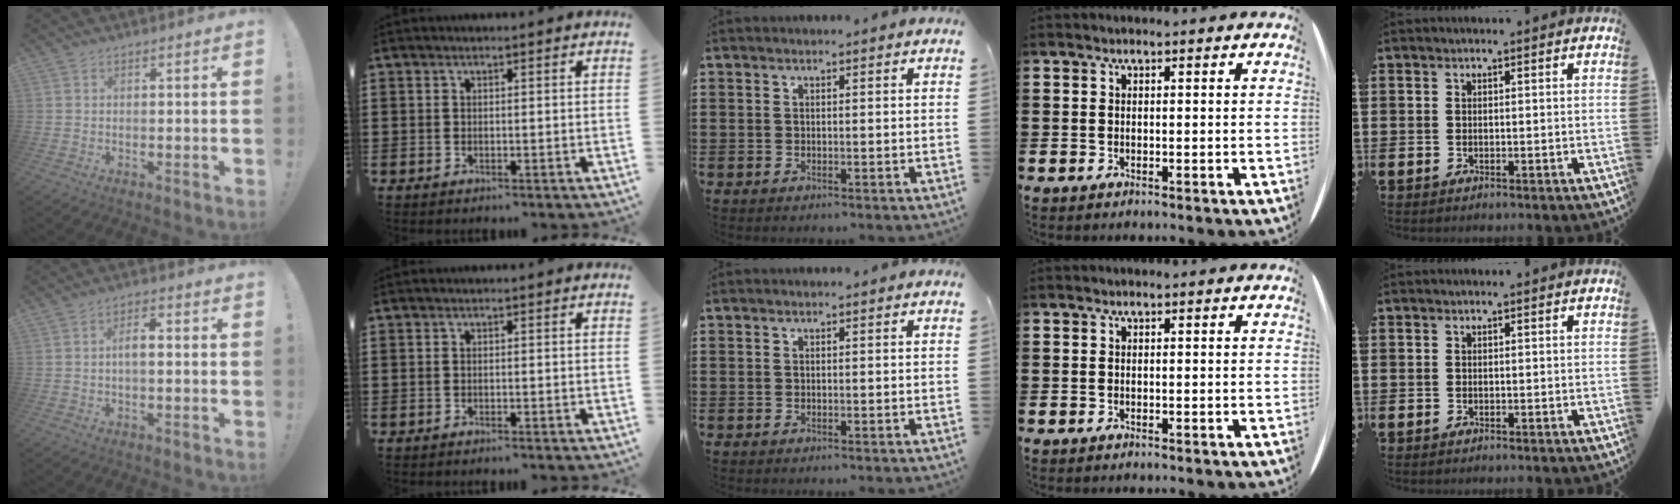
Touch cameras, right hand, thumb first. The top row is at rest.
{"thumb": {"total": 4.2, "force": [-0.6, 1.3, 3.9], "torque": [-0.063, 0.005, -0.013]}, "index": {"total": 0.6, "force": [-0.5, -0.2, 0.1], "torque": [-0.003, -0.003, -0.010]}}